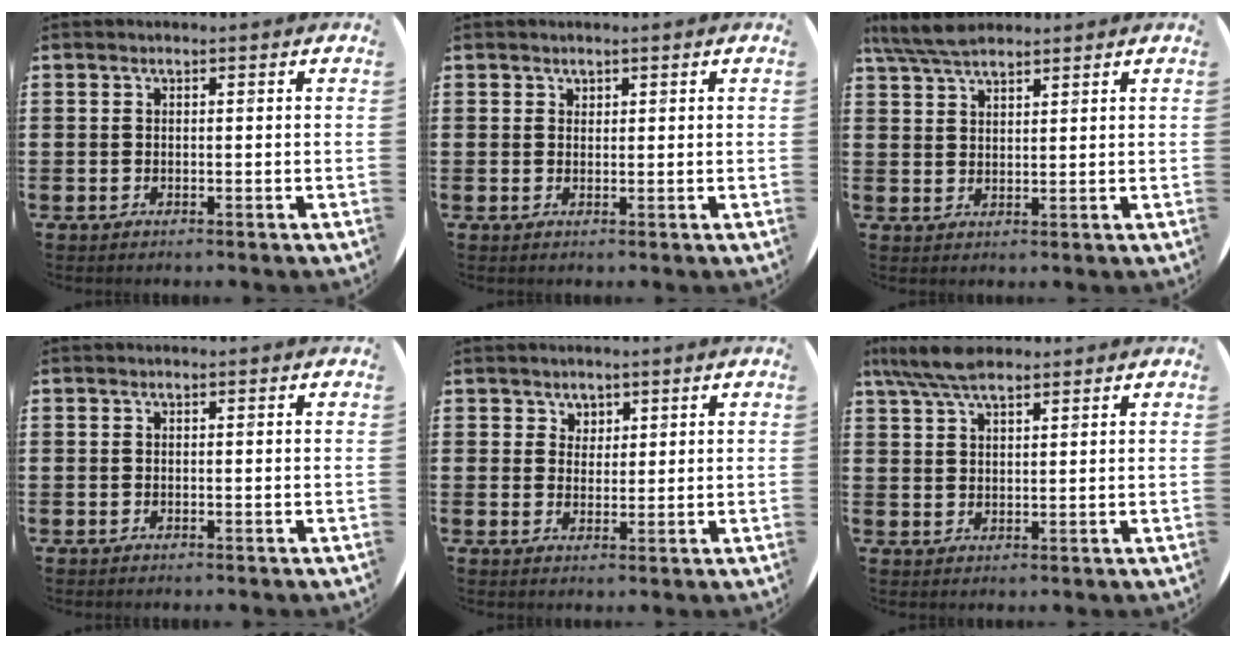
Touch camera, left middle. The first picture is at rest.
{"total": 0.8, "force": [0.7, 0.3, -0.1], "torque": [0.008, -0.001, 0.012]}
{"total": 5.1, "force": [4.4, 1.2, 2.1], "torque": [-0.050, -0.006, 0.082]}
{"total": 0.0}
{"total": 2.3, "force": [1.7, 1.5, 0.1], "torque": [0.011, -0.002, 0.030]}
{"total": 5.9, "force": [4.6, 1.8, 3.2], "torque": [-0.074, -0.001, 0.084]}